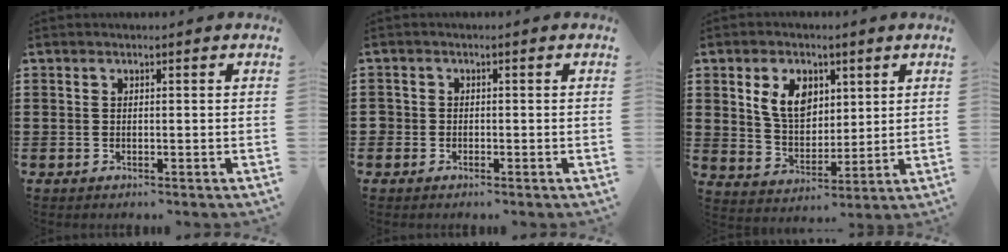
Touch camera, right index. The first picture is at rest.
{"total": 1.1, "force": [-0.5, 1.0, 0.1], "torque": [-0.004, 0.002, -0.011]}
{"total": 7.6, "force": [3.1, 5.3, 4.4], "torque": [-0.101, 0.015, 0.055]}